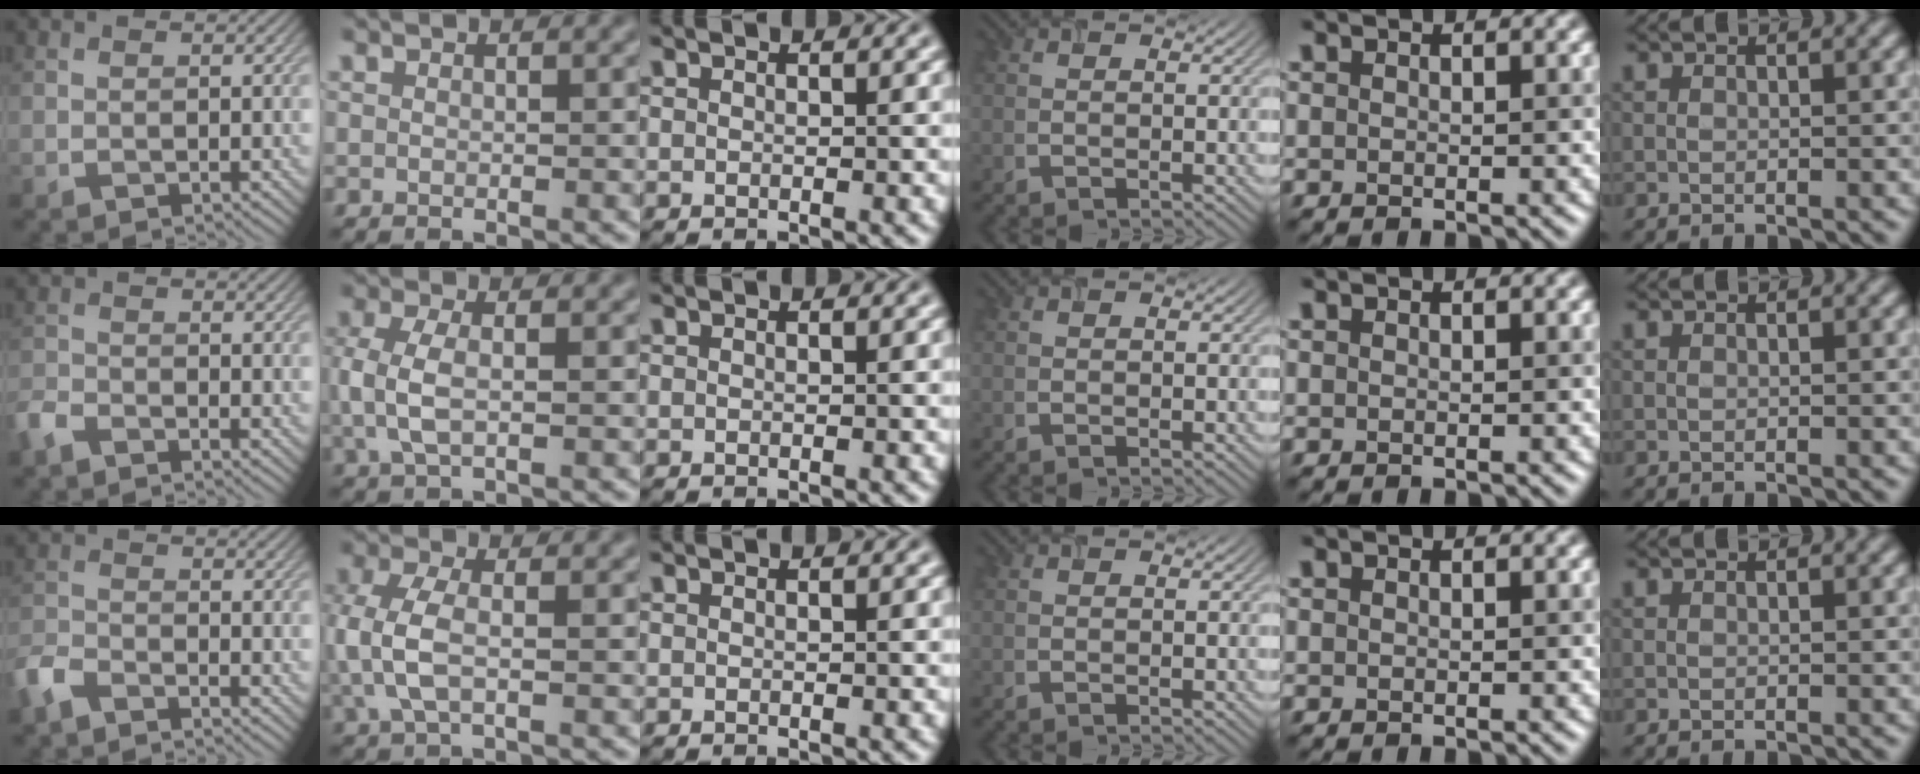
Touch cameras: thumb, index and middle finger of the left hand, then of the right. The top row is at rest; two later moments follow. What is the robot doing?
{"motion": "insert", "object": "airpods case & airpods"}